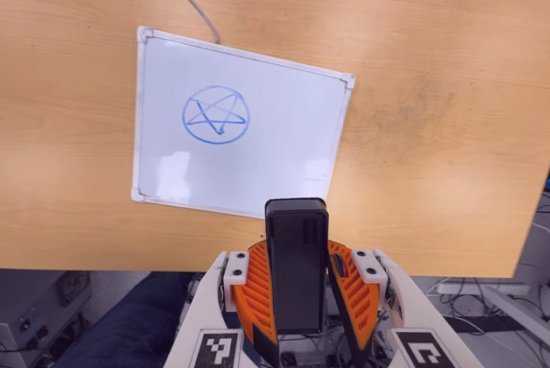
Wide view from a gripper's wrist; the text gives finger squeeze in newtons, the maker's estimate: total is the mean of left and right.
{"total": 6.4, "left": 5.8, "right": 6.9}